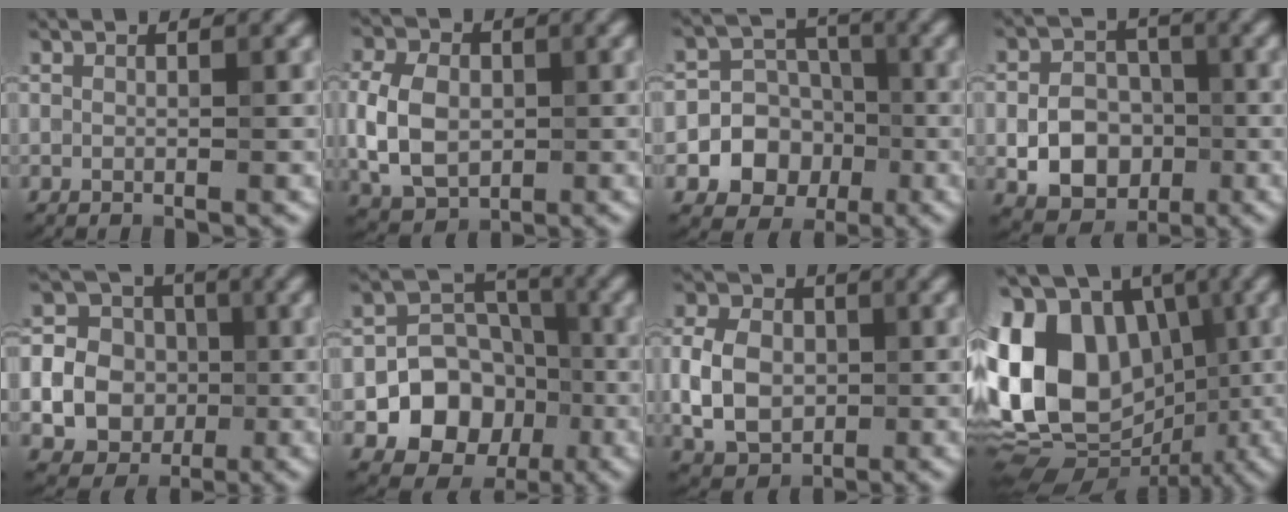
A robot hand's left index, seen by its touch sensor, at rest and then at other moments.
{"total": 6.4, "force": [-0.1, 4.6, 4.5], "torque": [-0.106, -0.001, -0.003]}
{"total": 7.6, "force": [-2.3, 6.8, 2.3], "torque": [-0.026, 0.007, -0.065]}
{"total": 7.6, "force": [-1.9, 6.2, 4.0], "torque": [-0.052, 0.000, -0.048]}
{"total": 12.3, "force": [-1.2, 11.2, 4.9], "torque": [-0.125, 0.017, -0.035]}
{"total": 7.6, "force": [-2.5, 6.1, 3.8], "torque": [-0.041, 0.003, -0.047]}
{"total": 5.8, "force": [-0.3, 4.3, 3.9], "torque": [-0.083, 0.007, -0.011]}
{"total": 17.0, "force": [0.3, 12.2, 11.7], "torque": [-0.241, 0.039, -0.007]}